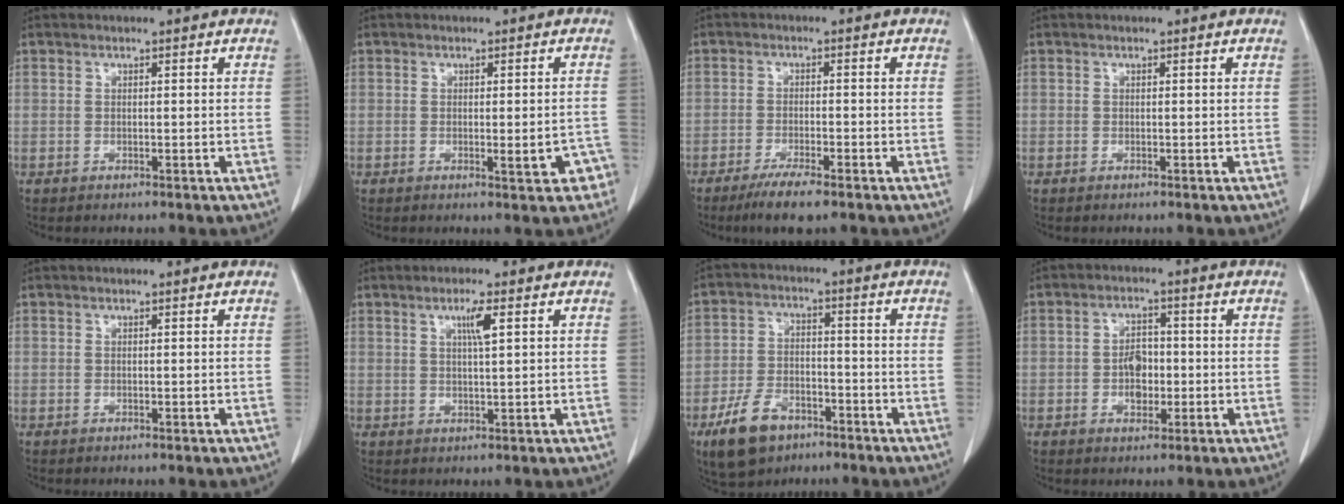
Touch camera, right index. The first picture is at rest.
{"total": 3.9, "force": [-1.5, 1.1, 3.4], "torque": [-0.031, 0.002, -0.015]}
{"total": 5.2, "force": [-3.7, 0.5, 3.7], "torque": [-0.071, -0.012, -0.063]}
{"total": 0.0}
{"total": 0.0}
{"total": 3.2, "force": [1.3, -0.1, 3.0], "torque": [-0.053, -0.002, 0.022]}
{"total": 9.0, "force": [-5.6, 5.1, 4.9], "torque": [-0.105, -0.001, -0.095]}
{"total": 4.2, "force": [-0.8, 2.7, 3.1], "torque": [-0.051, 0.008, -0.012]}